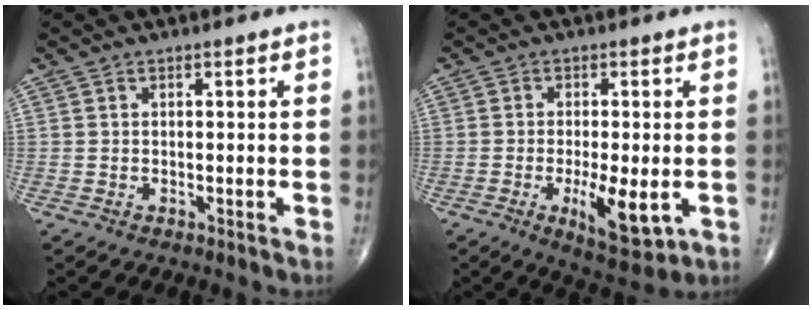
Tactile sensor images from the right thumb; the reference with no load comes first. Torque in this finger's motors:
{"motor_torque": [0.24, 0.04, 0.03, -0.10, 0.23]}